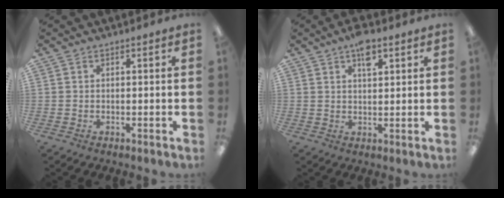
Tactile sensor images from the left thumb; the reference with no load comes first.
{"total": 5.3, "force": [3.3, 2.2, 3.5], "torque": [-0.054, -0.008, 0.055]}